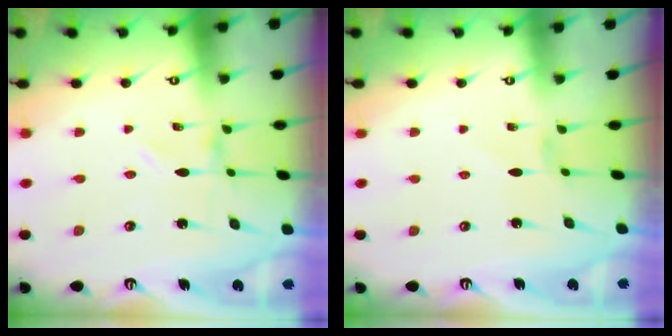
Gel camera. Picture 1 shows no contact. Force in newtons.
{"total": 1.2, "press": 1.1, "slide": 0.4}